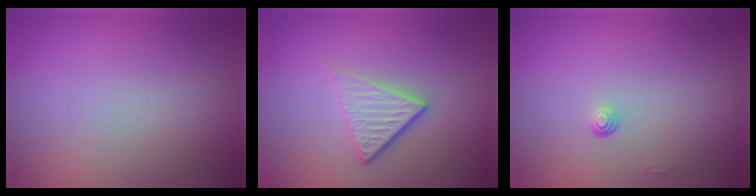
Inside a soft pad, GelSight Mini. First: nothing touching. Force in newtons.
{"total": 4.0, "press": 2.5, "slide": 3.0}
{"total": 0.6, "press": 0.4, "slide": 0.5}